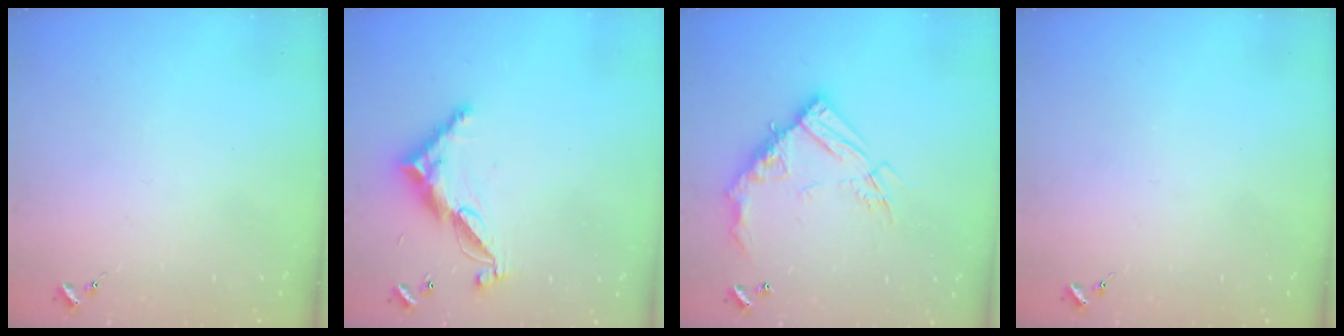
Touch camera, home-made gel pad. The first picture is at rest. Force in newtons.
{"total": 11.6, "press": 11.6, "slide": 0.4}
{"total": 16.2, "press": 16.2, "slide": 1.4}
{"total": 0.0}